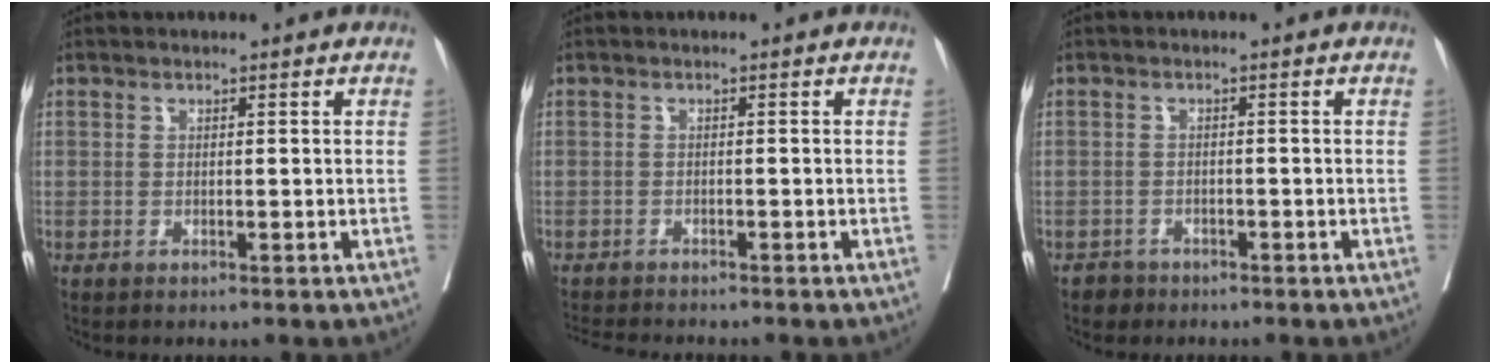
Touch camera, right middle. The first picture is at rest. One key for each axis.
{"total": 5.3, "fx": -5.0, "fy": 0.3, "fz": 1.8, "tx": -0.027, "ty": -0.013, "tz": -0.078}
{"total": 1.7, "fx": -1.3, "fy": 1.1, "fz": -0.2, "tx": -0.005, "ty": 0.004, "tz": -0.023}